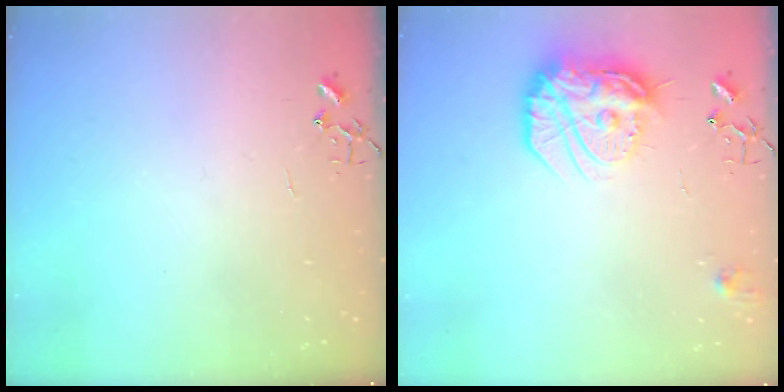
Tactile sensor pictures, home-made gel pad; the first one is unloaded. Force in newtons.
{"total": 17.3, "press": 17.2, "slide": 1.4}